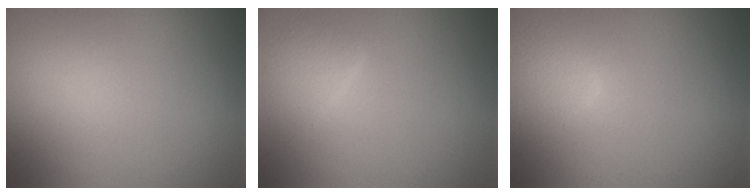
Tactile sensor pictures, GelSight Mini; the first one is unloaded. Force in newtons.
{"total": 1.5, "press": 1.5, "slide": 0.1}
{"total": 1.9, "press": 1.9, "slide": 0.1}